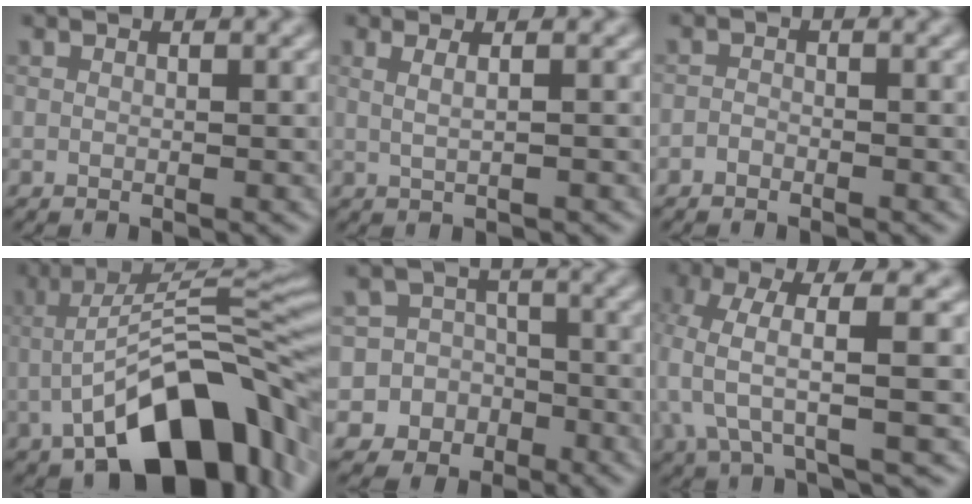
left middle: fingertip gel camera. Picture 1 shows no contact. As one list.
[{"total": 2.5, "force": [0.9, 1.2, 2.0], "torque": [-0.019, 0.000, -0.009]}, {"total": 0.9, "force": [-0.7, 0.5, 0.2], "torque": [-0.003, 0.000, -0.016]}, {"total": 12.8, "force": [-5.2, 5.5, 10.4], "torque": [-0.160, 0.013, -0.091]}, {"total": 9.0, "force": [-3.9, 8.1, 0.7], "torque": [-0.013, 0.003, -0.081]}, {"total": 6.6, "force": [0.4, 1.9, 6.3], "torque": [-0.135, -0.002, 0.004]}]